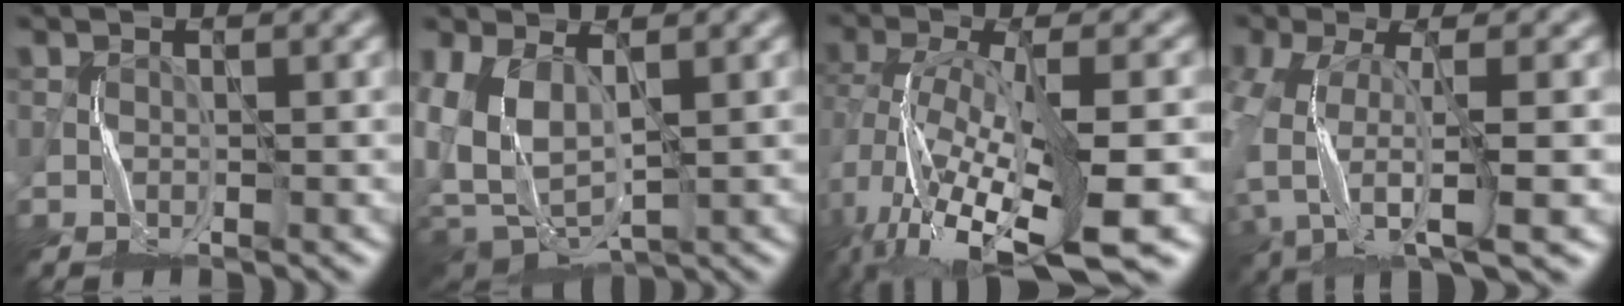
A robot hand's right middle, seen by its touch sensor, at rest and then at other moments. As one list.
[{"total": 7.2, "force": [1.2, 4.8, 5.2], "torque": [-0.120, -0.014, 0.034]}, {"total": 13.5, "force": [-6.6, 4.1, 11.1], "torque": [-0.233, -0.015, -0.087]}, {"total": 8.4, "force": [-3.2, 3.4, 7.0], "torque": [-0.158, -0.014, -0.060]}]